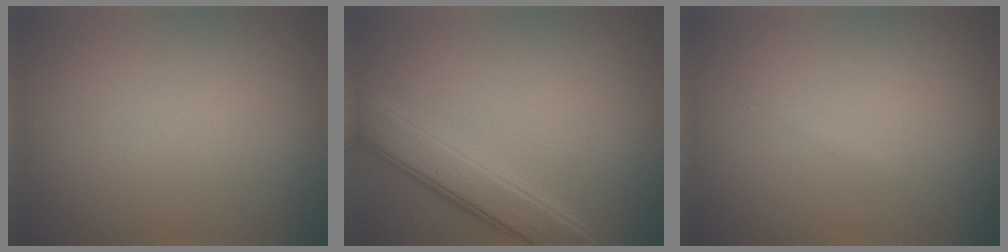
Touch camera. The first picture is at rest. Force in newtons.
{"total": 4.4, "press": 4.4, "slide": 0.2}
{"total": 0.6, "press": 0.6, "slide": 0.0}